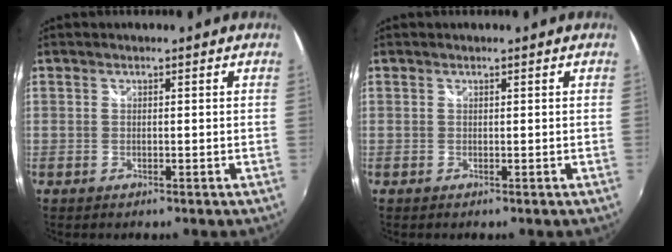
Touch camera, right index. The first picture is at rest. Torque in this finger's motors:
{"motor_torque": [0.16, 0.10, -0.02, 0.01]}